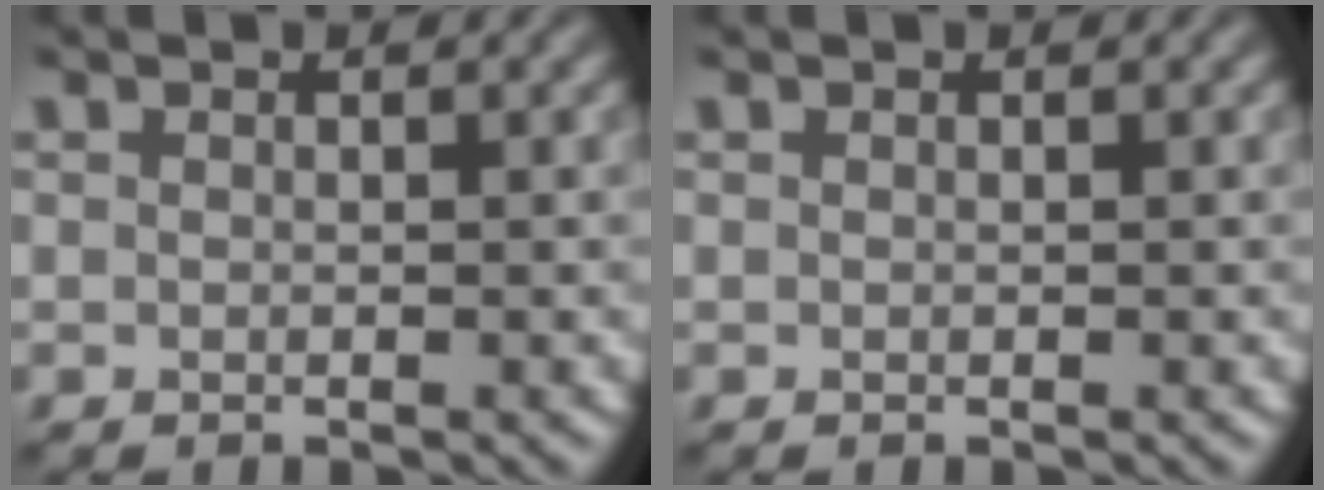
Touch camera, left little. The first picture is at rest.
{"total": 0.0}